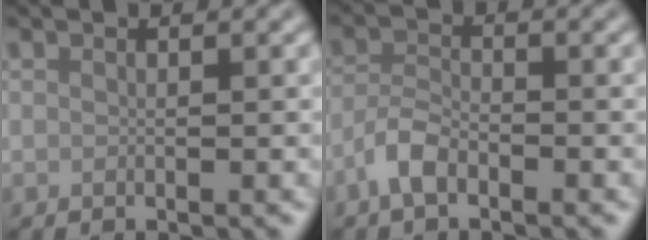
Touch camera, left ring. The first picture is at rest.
{"total": 2.6, "force": [-1.8, 1.0, 1.7], "torque": [-0.036, 0.004, -0.043]}